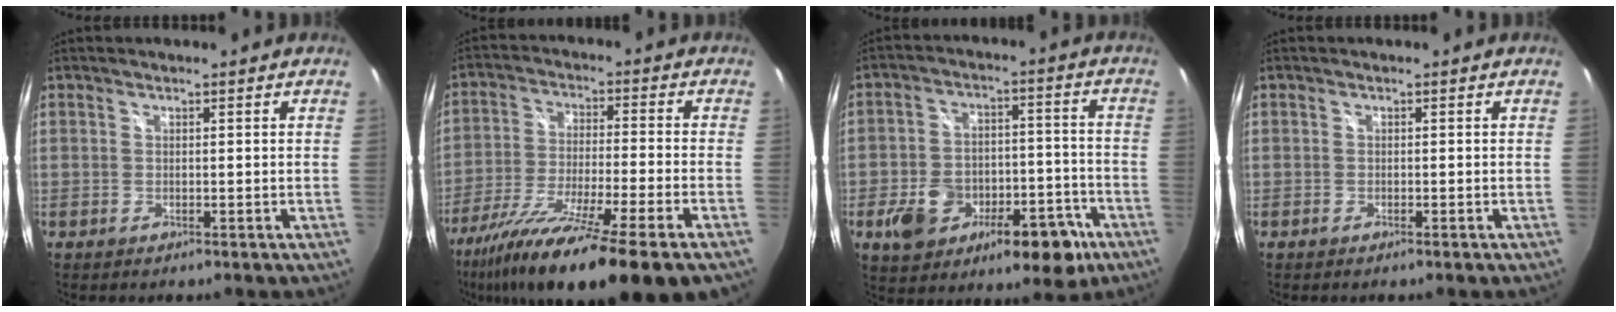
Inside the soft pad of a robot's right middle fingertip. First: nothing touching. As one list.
[{"total": 20.7, "force": [-15.2, 0.0, 14.1], "torque": [-0.260, -0.068, -0.255]}, {"total": 17.5, "force": [-8.5, 10.0, 11.5], "torque": [-0.219, 0.009, -0.115]}, {"total": 0.0}]